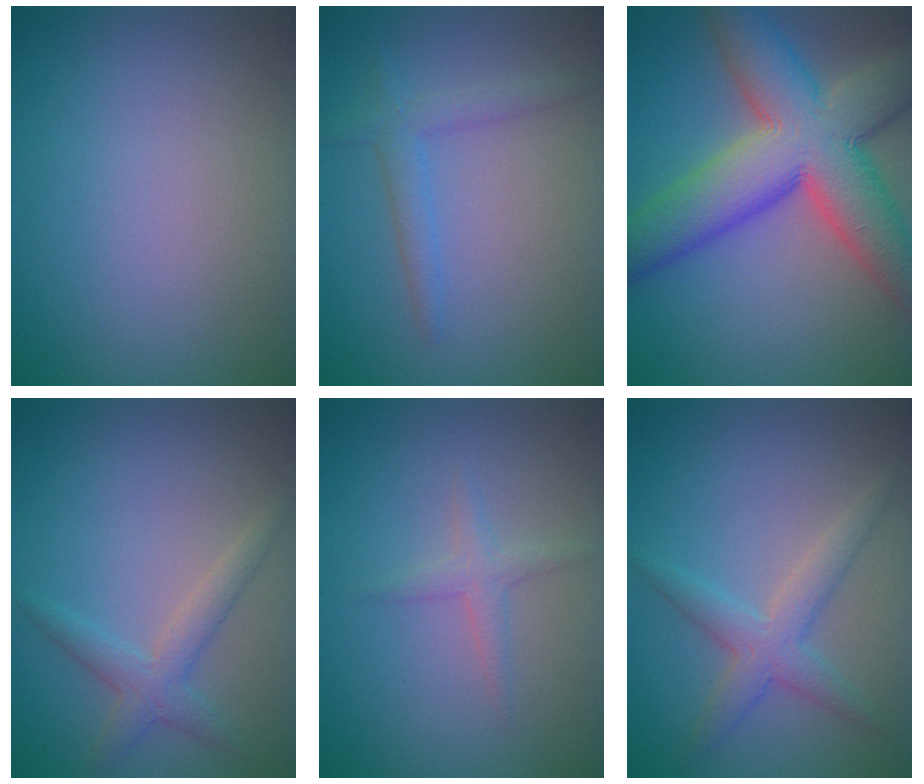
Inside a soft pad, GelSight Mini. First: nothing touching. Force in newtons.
{"total": 1.3, "press": 1.3, "slide": 0.1}
{"total": 12.5, "press": 12.4, "slide": 1.2}
{"total": 2.5, "press": 2.5, "slide": 0.0}
{"total": 1.5, "press": 1.5, "slide": 0.1}
{"total": 3.1, "press": 3.1, "slide": 0.2}